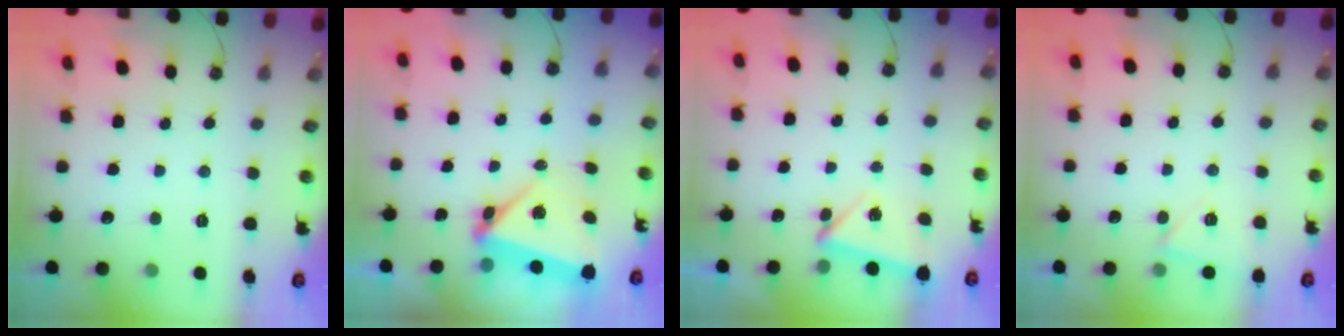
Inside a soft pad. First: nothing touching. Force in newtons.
{"total": 5.9, "press": 5.9, "slide": 0.7}
{"total": 3.6, "press": 3.5, "slide": 1.0}
{"total": 5.3, "press": 4.7, "slide": 2.3}